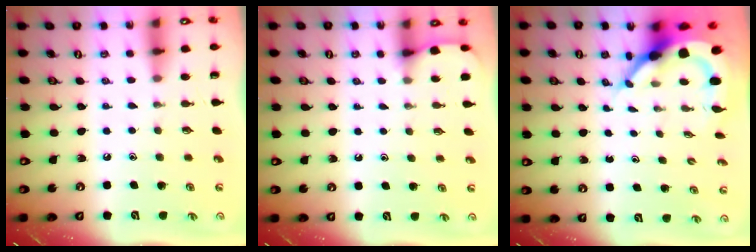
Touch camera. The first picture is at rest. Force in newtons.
{"total": 2.6, "press": 2.6, "slide": 0.2}
{"total": 7.2, "press": 7.1, "slide": 0.9}